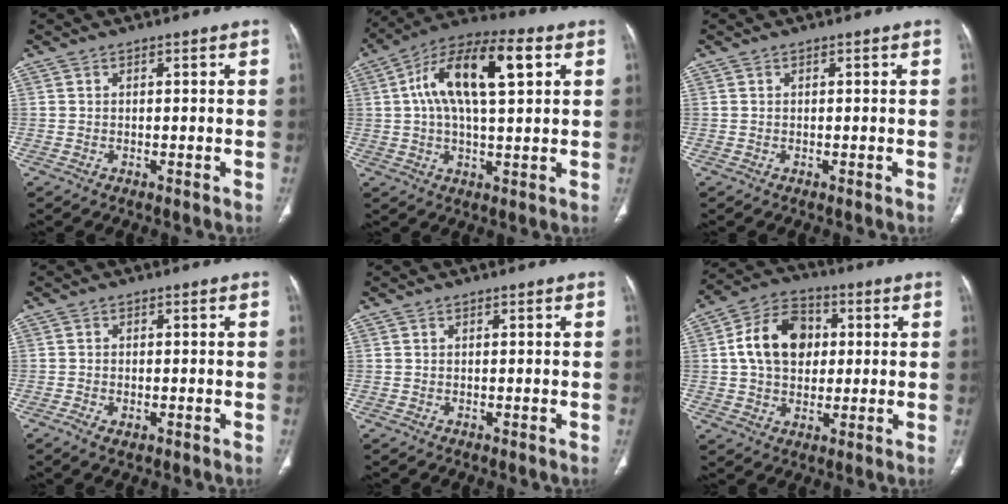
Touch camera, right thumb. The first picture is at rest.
{"total": 16.7, "force": [4.6, 6.7, 14.6], "torque": [-0.252, 0.022, 0.070]}
{"total": 0.0}
{"total": 2.2, "force": [-1.0, 1.2, 1.5], "torque": [-0.031, 0.001, -0.015]}
{"total": 0.0}
{"total": 13.5, "force": [1.9, 9.9, 8.9], "torque": [-0.130, 0.013, 0.025]}